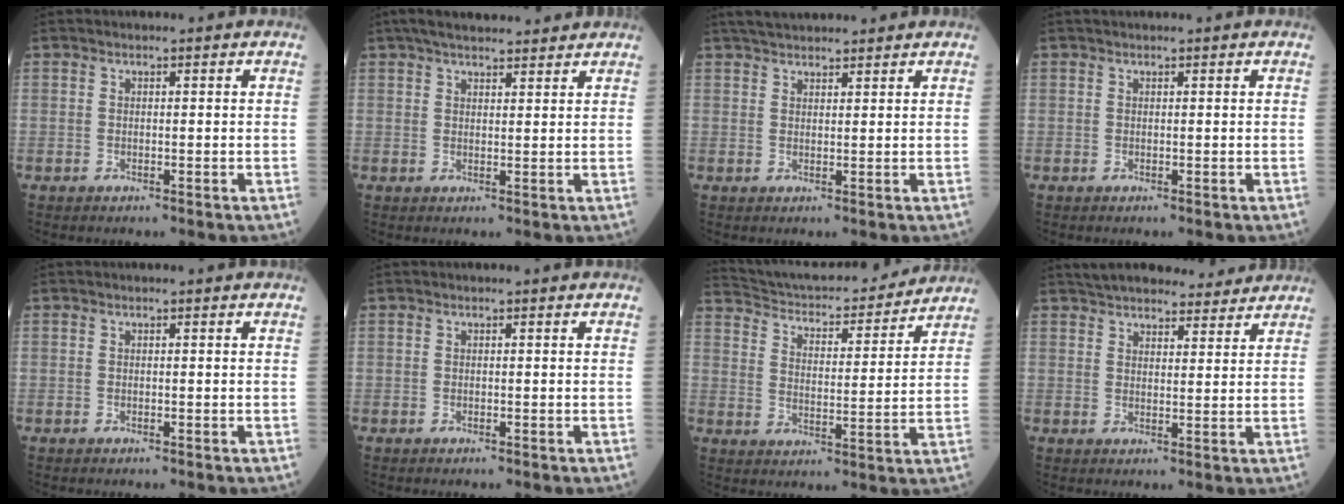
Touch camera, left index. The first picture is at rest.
{"total": 10.3, "force": [9.0, 2.2, 4.5], "torque": [-0.062, 0.030, 0.125]}
{"total": 7.2, "force": [6.5, 1.6, 2.7], "torque": [-0.041, 0.034, 0.103]}
{"total": 1.9, "force": [1.7, 0.3, 0.7], "torque": [-0.007, 0.025, 0.026]}
{"total": 0.0}
{"total": 0.0}
{"total": 18.4, "force": [17.3, 2.8, 5.5], "torque": [-0.086, -0.001, 0.245]}
{"total": 13.8, "force": [12.6, 3.4, 4.4], "torque": [-0.054, 0.022, 0.176]}